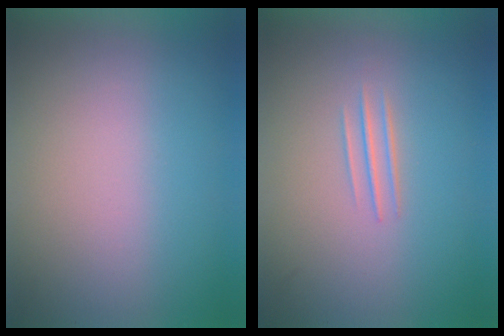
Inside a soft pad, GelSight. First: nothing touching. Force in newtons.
{"total": 1.0}